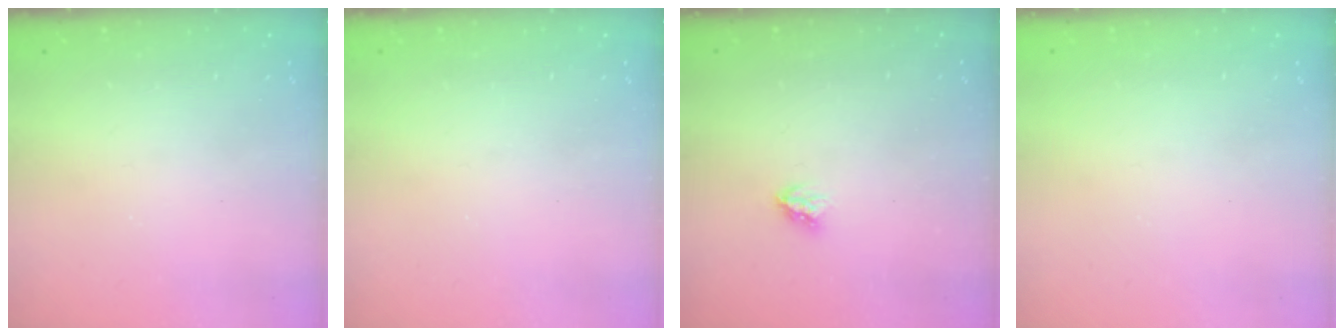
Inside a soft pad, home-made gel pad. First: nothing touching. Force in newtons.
{"total": 0.0}
{"total": 3.0, "press": 2.9, "slide": 0.4}
{"total": 0.0}